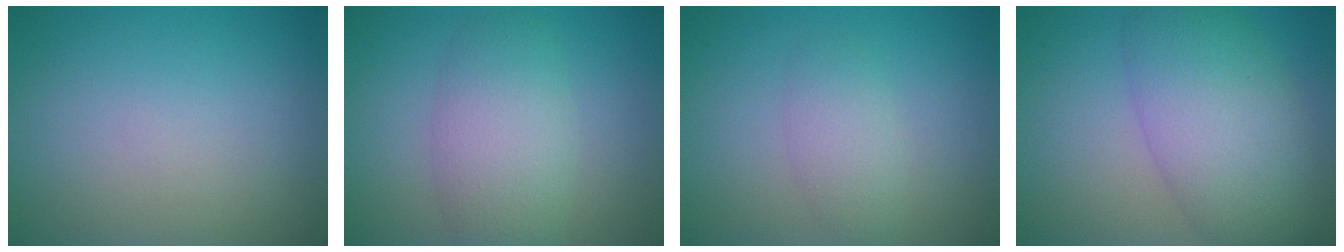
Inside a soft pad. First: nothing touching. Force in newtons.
{"total": 5.2, "press": 5.2, "slide": 0.2}
{"total": 2.1, "press": 2.1, "slide": 0.1}
{"total": 7.6, "press": 7.6, "slide": 0.3}